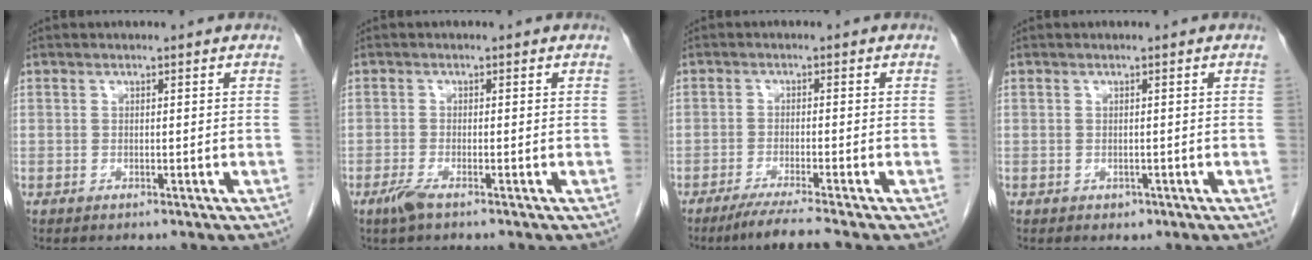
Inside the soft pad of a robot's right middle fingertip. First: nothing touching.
{"total": 2.2, "force": [-1.5, 0.4, 1.6], "torque": [-0.039, -0.005, -0.033]}
{"total": 5.4, "force": [-4.3, -1.0, 3.0], "torque": [-0.049, -0.018, -0.077]}
{"total": 0.9, "force": [-0.4, 0.7, 0.3], "torque": [-0.006, 0.001, -0.001]}